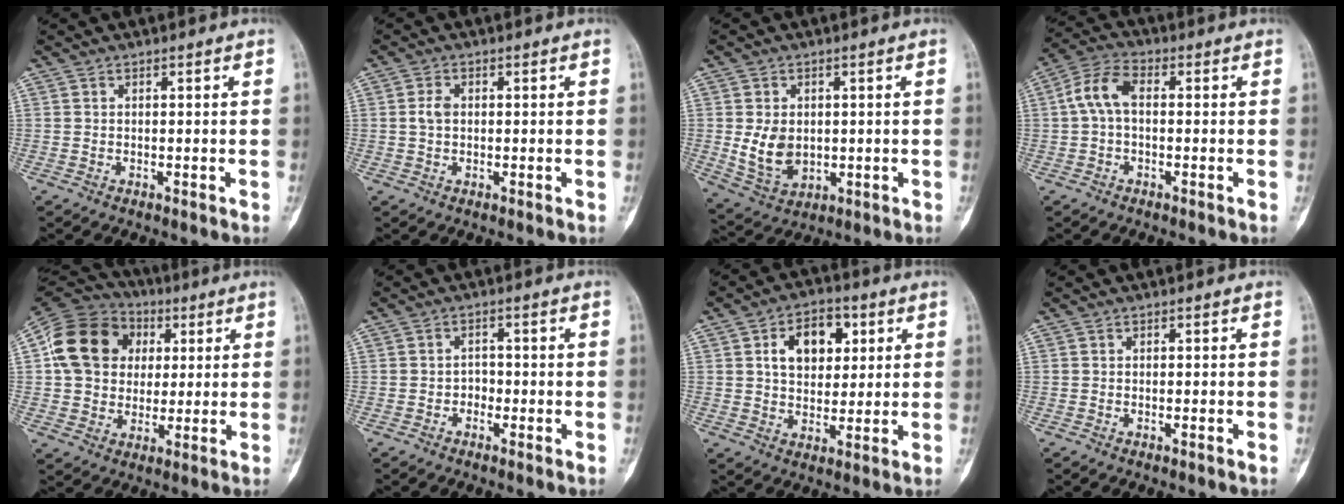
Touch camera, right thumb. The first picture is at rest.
{"total": 2.3, "force": [0.1, 1.5, 1.7], "torque": [-0.035, 0.005, 0.000]}
{"total": 8.0, "force": [0.2, 5.8, 5.4], "torque": [-0.081, -0.011, 0.022]}
{"total": 6.9, "force": [0.3, 4.0, 5.6], "torque": [-0.112, 0.023, -0.004]}
{"total": 16.4, "force": [3.4, 13.7, 8.3], "torque": [-0.134, 0.017, 0.057]}
{"total": 1.9, "force": [-0.8, 1.5, 0.7], "torque": [0.004, 0.009, -0.019]}
{"total": 10.5, "force": [3.2, 7.0, 7.1], "torque": [-0.080, -0.003, 0.050]}
{"total": 0.5, "force": [-0.2, 0.1, 0.5], "torque": [-0.011, 0.000, -0.002]}